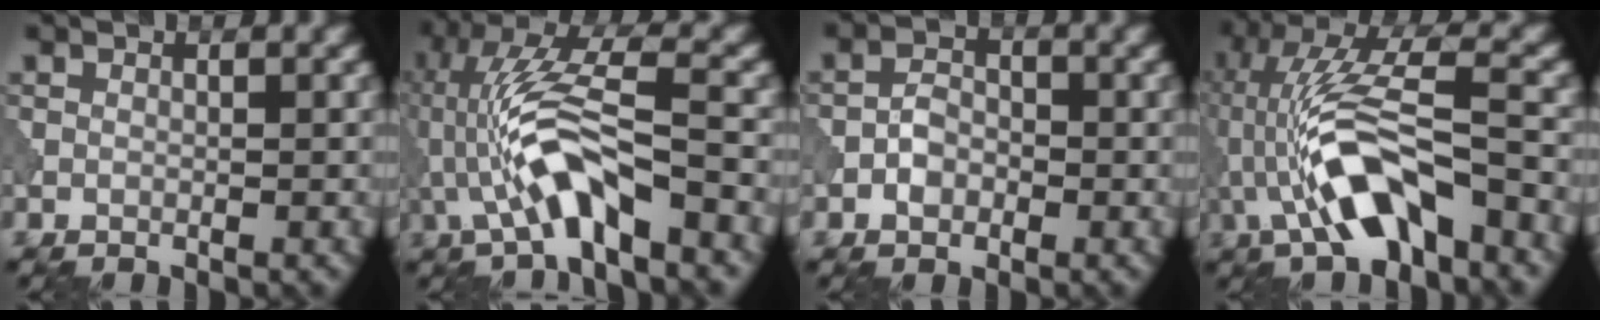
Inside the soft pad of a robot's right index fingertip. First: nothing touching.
{"total": 7.7, "force": [-2.5, 2.0, 7.0], "torque": [-0.143, 0.020, -0.047]}
{"total": 2.1, "force": [-0.8, 1.6, 1.2], "torque": [-0.021, 0.007, -0.019]}
{"total": 9.0, "force": [-3.1, 3.0, 7.9], "torque": [-0.157, 0.021, -0.058]}